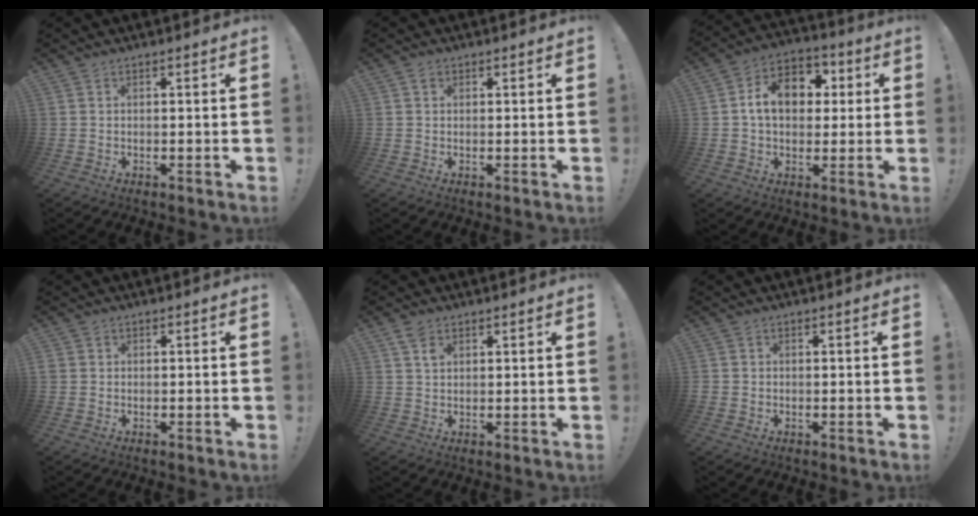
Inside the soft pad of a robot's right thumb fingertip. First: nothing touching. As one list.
[{"total": 1.2, "force": [0.7, 0.8, 0.3], "torque": [0.000, 0.001, 0.012]}, {"total": 13.1, "force": [2.4, 9.8, 8.3], "torque": [-0.120, 0.006, 0.048]}, {"total": 0.6, "force": [-0.2, 0.5, 0.2], "torque": [-0.005, 0.002, -0.002]}, {"total": 3.3, "force": [2.0, 2.0, 1.8], "torque": [-0.026, -0.005, 0.035]}, {"total": 1.1, "force": [-0.1, 1.1, 0.0], "torque": [0.001, 0.004, -0.002]}]